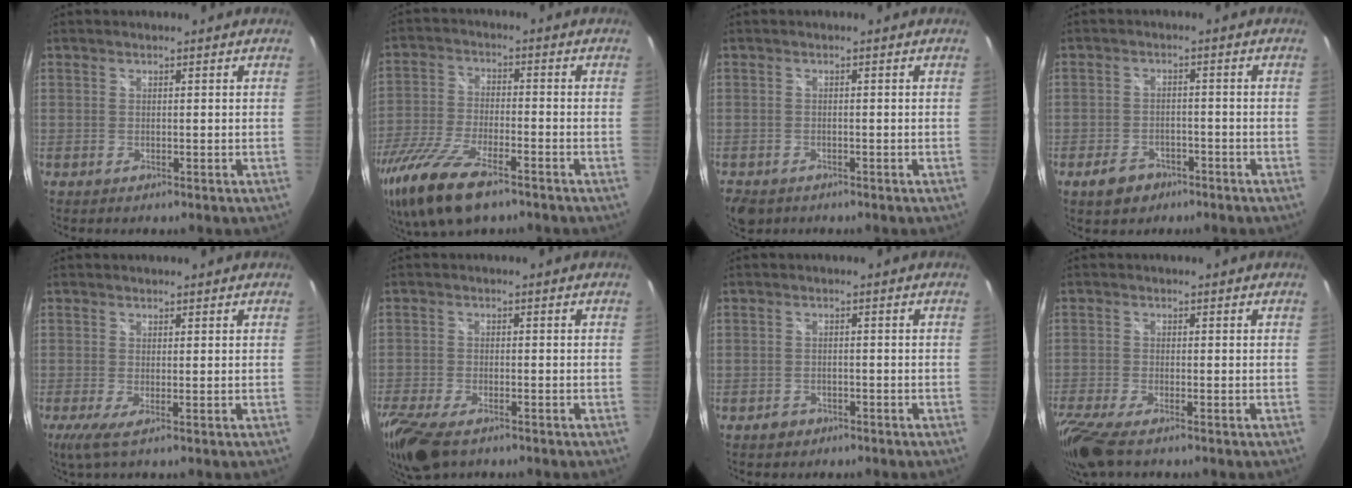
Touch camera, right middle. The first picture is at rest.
{"total": 17.2, "force": [-11.8, 5.6, 11.2], "torque": [-0.248, -0.049, -0.220]}
{"total": 5.6, "force": [-3.7, 3.5, 2.4], "torque": [-0.066, -0.017, -0.061]}
{"total": 5.3, "force": [-3.5, 3.4, 2.1], "torque": [-0.054, 0.009, -0.046]}
{"total": 2.5, "force": [-0.5, 0.1, 2.4], "torque": [-0.048, -0.009, -0.010]}
{"total": 11.6, "force": [-8.1, 4.8, 6.8], "torque": [-0.172, -0.050, -0.151]}
{"total": 2.3, "force": [-1.4, 1.7, 0.5], "torque": [-0.013, 0.003, -0.018]}
{"total": 8.7, "force": [-6.4, 2.1, 5.6], "torque": [-0.138, -0.043, -0.124]}